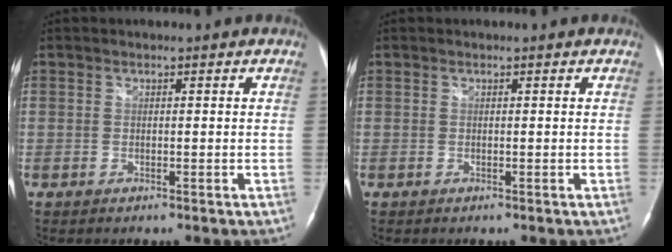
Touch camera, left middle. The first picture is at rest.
{"total": 0.0}